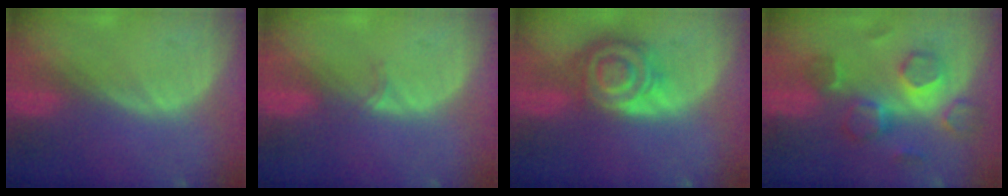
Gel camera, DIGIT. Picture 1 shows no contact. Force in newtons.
{"total": 1.3, "press": 1.0, "slide": 0.9}
{"total": 8.6, "press": 7.4, "slide": 4.3}
{"total": 9.0, "press": 7.8, "slide": 4.4}